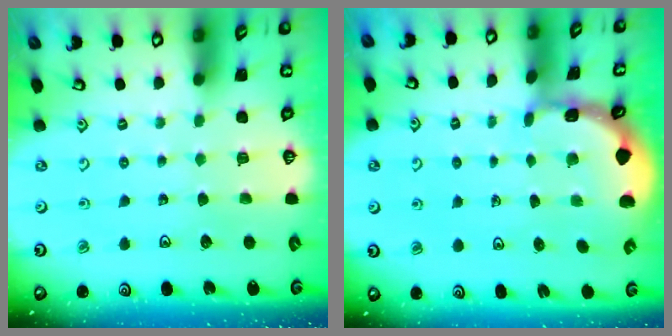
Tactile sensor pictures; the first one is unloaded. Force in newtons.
{"total": 2.7, "press": 2.7, "slide": 0.3}